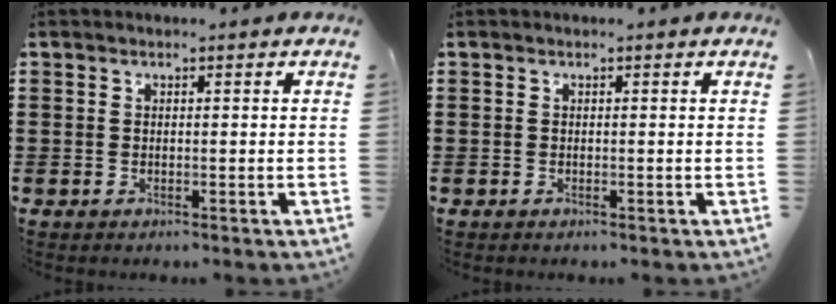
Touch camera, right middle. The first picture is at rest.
{"total": 0.0}